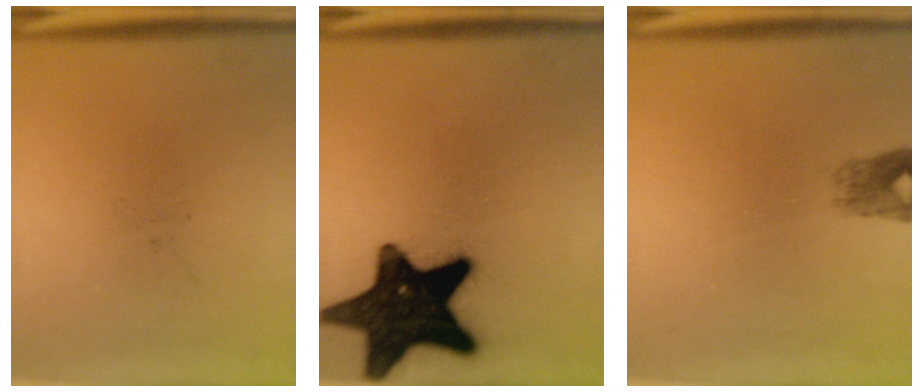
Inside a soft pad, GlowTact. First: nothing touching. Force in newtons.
{"total": 19.5}
{"total": 2.2}